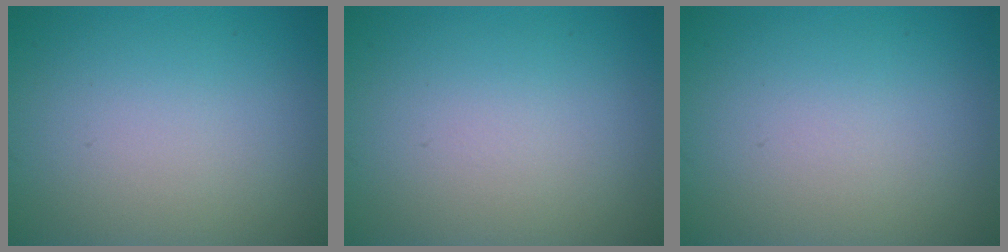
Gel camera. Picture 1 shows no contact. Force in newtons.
{"total": 0.0}
{"total": 0.0}